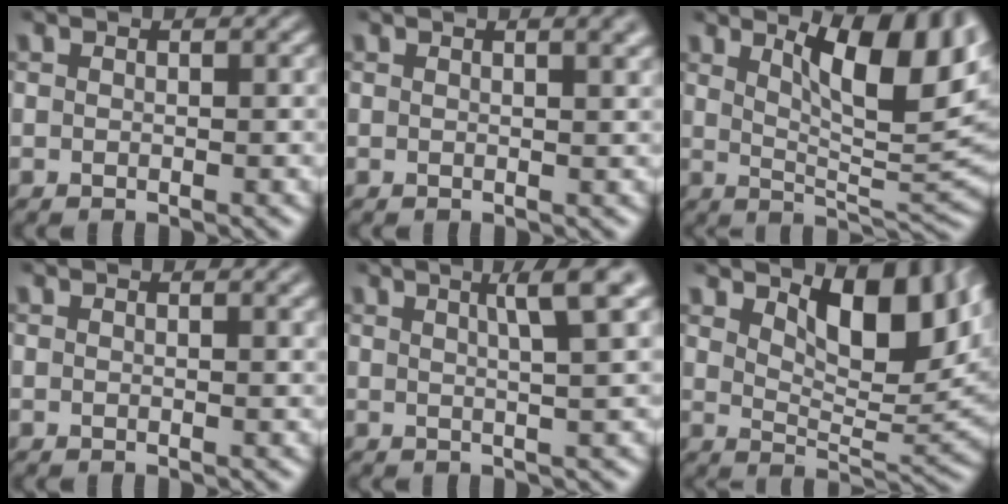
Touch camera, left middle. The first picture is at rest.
{"total": 2.7, "force": [1.4, 1.0, 2.1], "torque": [-0.009, 0.005, 0.010]}
{"total": 9.8, "force": [4.3, 2.8, 8.3], "torque": [-0.125, 0.001, 0.074]}
{"total": 1.3, "force": [0.7, 0.4, 1.0], "torque": [-0.009, 0.005, 0.010]}
{"total": 4.2, "force": [2.0, 0.6, 3.7], "torque": [-0.044, 0.013, 0.028]}
{"total": 8.0, "force": [3.7, 3.4, 6.2], "torque": [-0.095, -0.007, 0.061]}